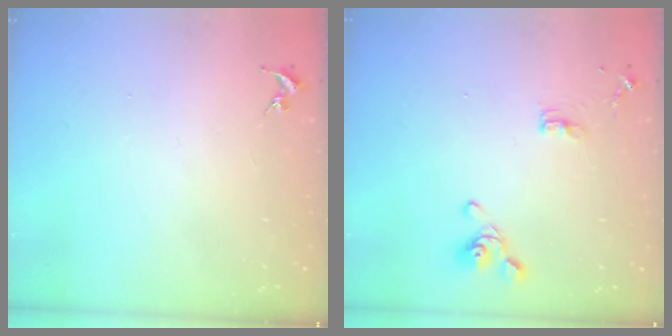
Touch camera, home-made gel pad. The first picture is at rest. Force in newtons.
{"total": 8.8, "press": 8.5, "slide": 2.0}